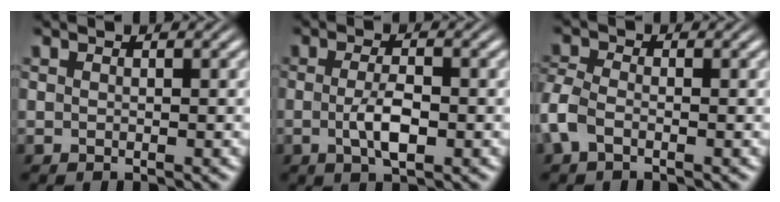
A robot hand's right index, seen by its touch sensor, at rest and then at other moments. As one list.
[{"total": 3.0, "force": [-0.9, 0.7, 2.8], "torque": [-0.051, -0.015, -0.010]}, {"total": 3.3, "force": [-1.2, 2.4, 1.9], "torque": [-0.060, -0.018, -0.019]}]